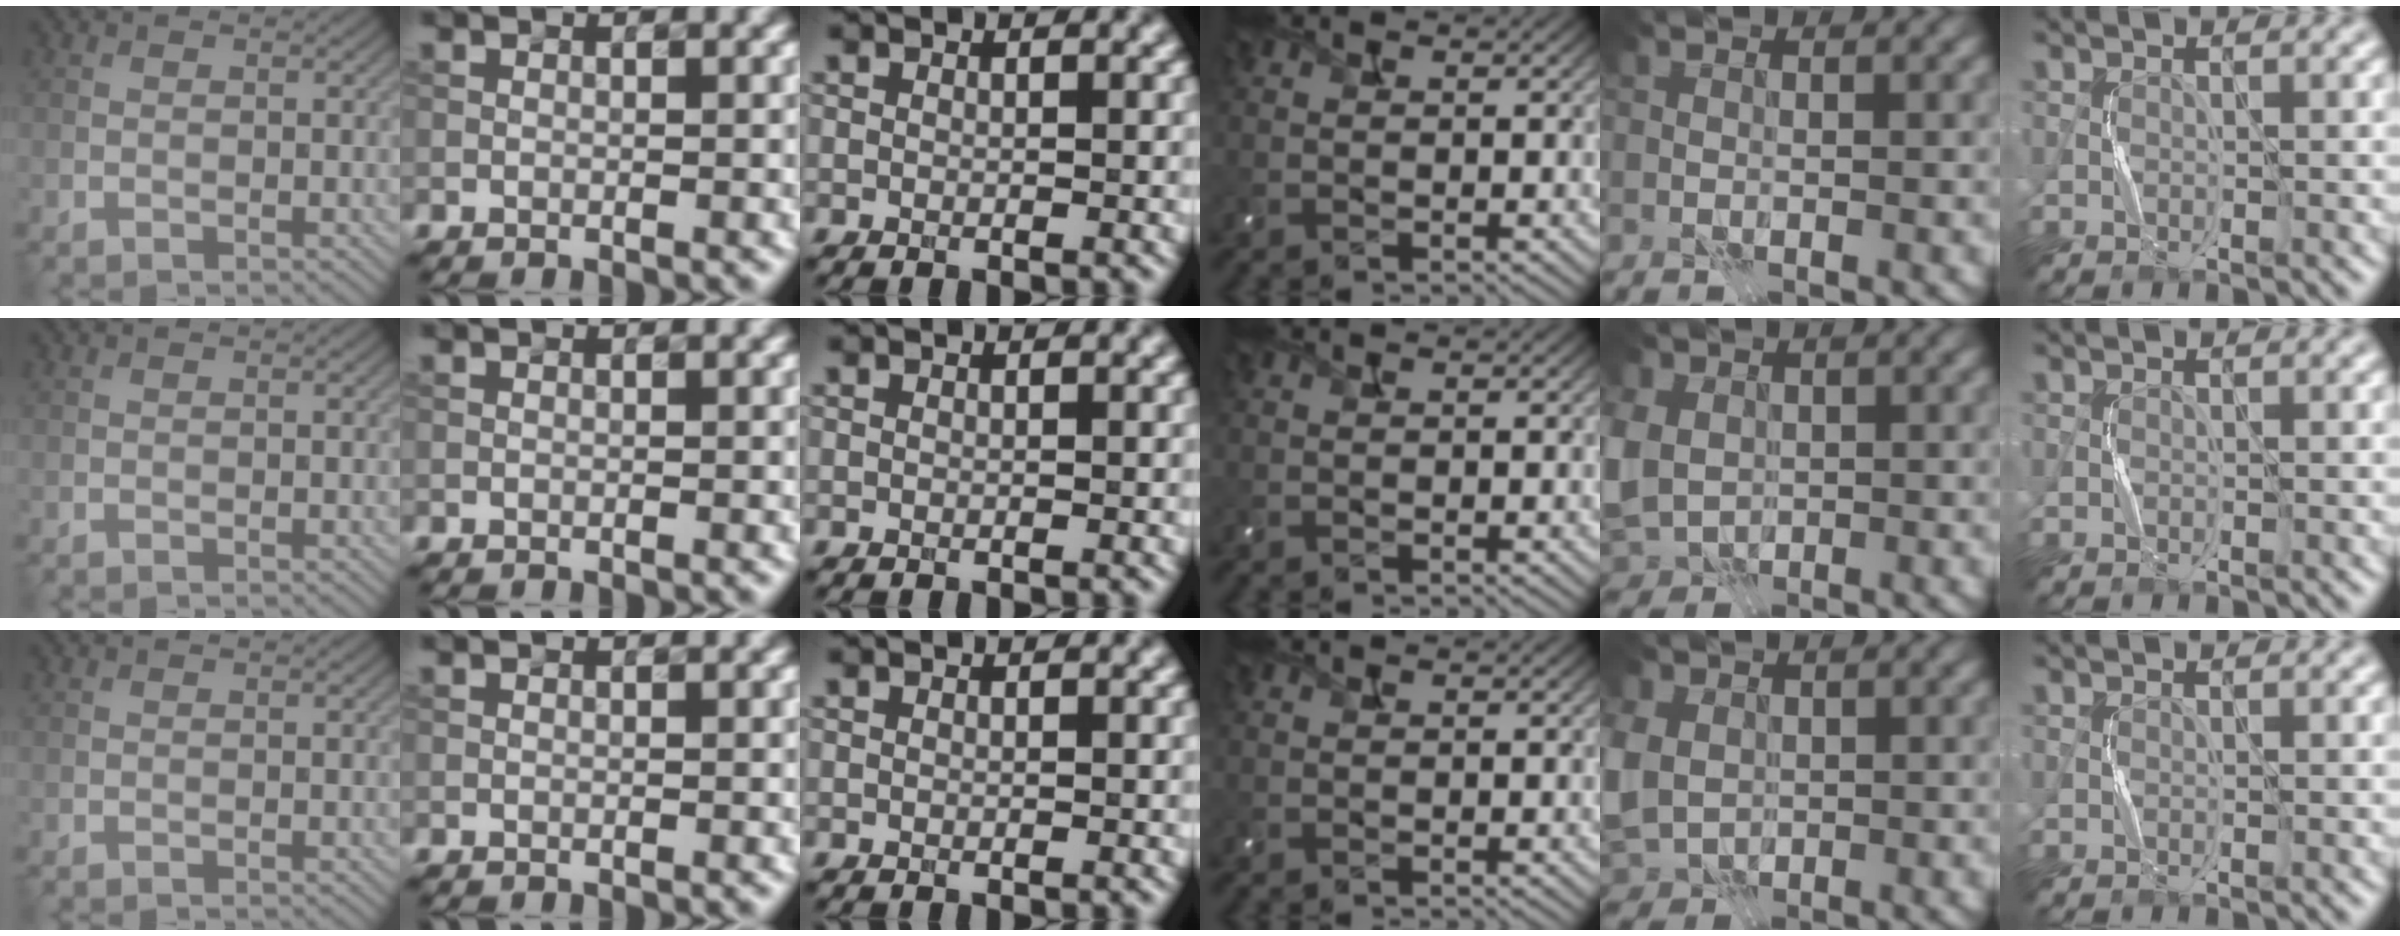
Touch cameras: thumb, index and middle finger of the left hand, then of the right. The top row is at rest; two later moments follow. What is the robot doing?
{"motion": "press", "object": "camera"}